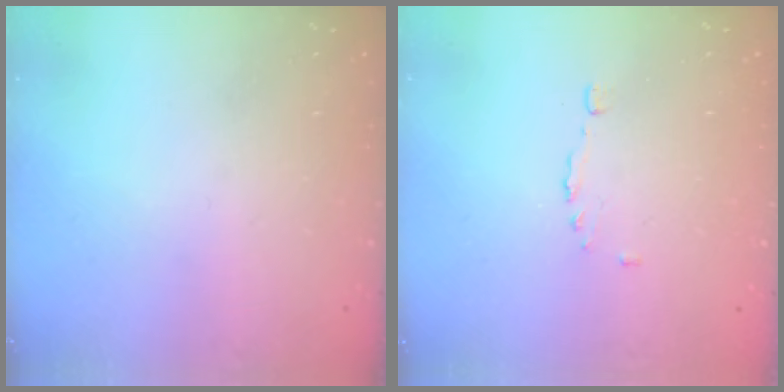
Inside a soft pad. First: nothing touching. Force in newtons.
{"total": 1.1, "press": 0.8, "slide": 0.7}